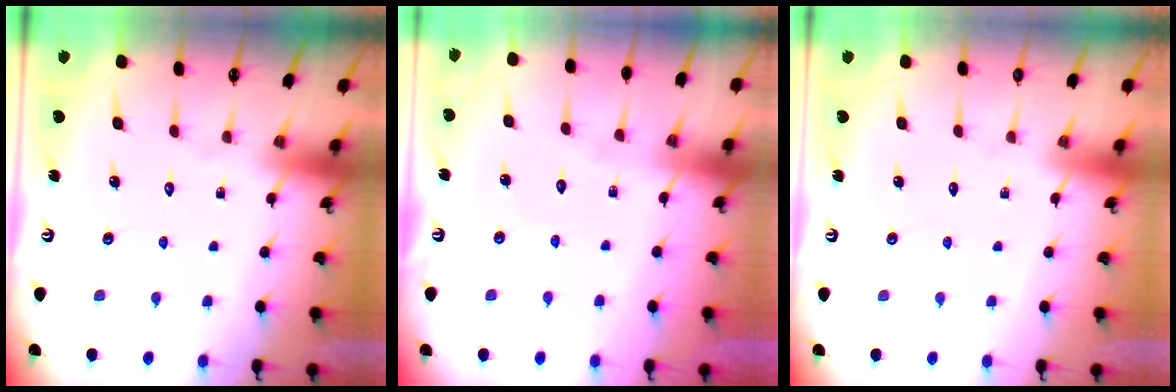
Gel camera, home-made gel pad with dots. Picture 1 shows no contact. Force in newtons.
{"total": 2.9, "press": 2.9, "slide": 0.3}
{"total": 0.0}